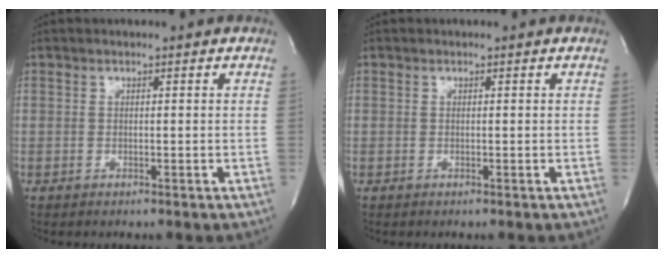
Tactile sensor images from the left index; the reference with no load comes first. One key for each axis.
{"total": 0.0}